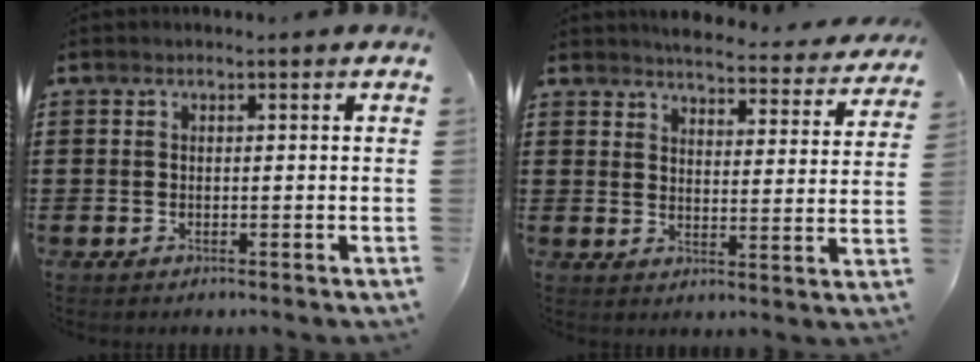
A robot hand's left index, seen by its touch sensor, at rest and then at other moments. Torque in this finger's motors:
{"motor_torque": [0.71, -1.43, 0.36, 0.04]}